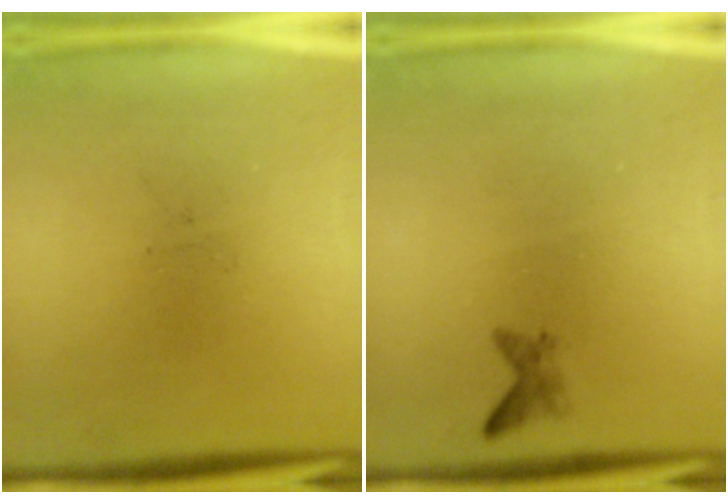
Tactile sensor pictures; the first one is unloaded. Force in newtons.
{"total": 1.1}